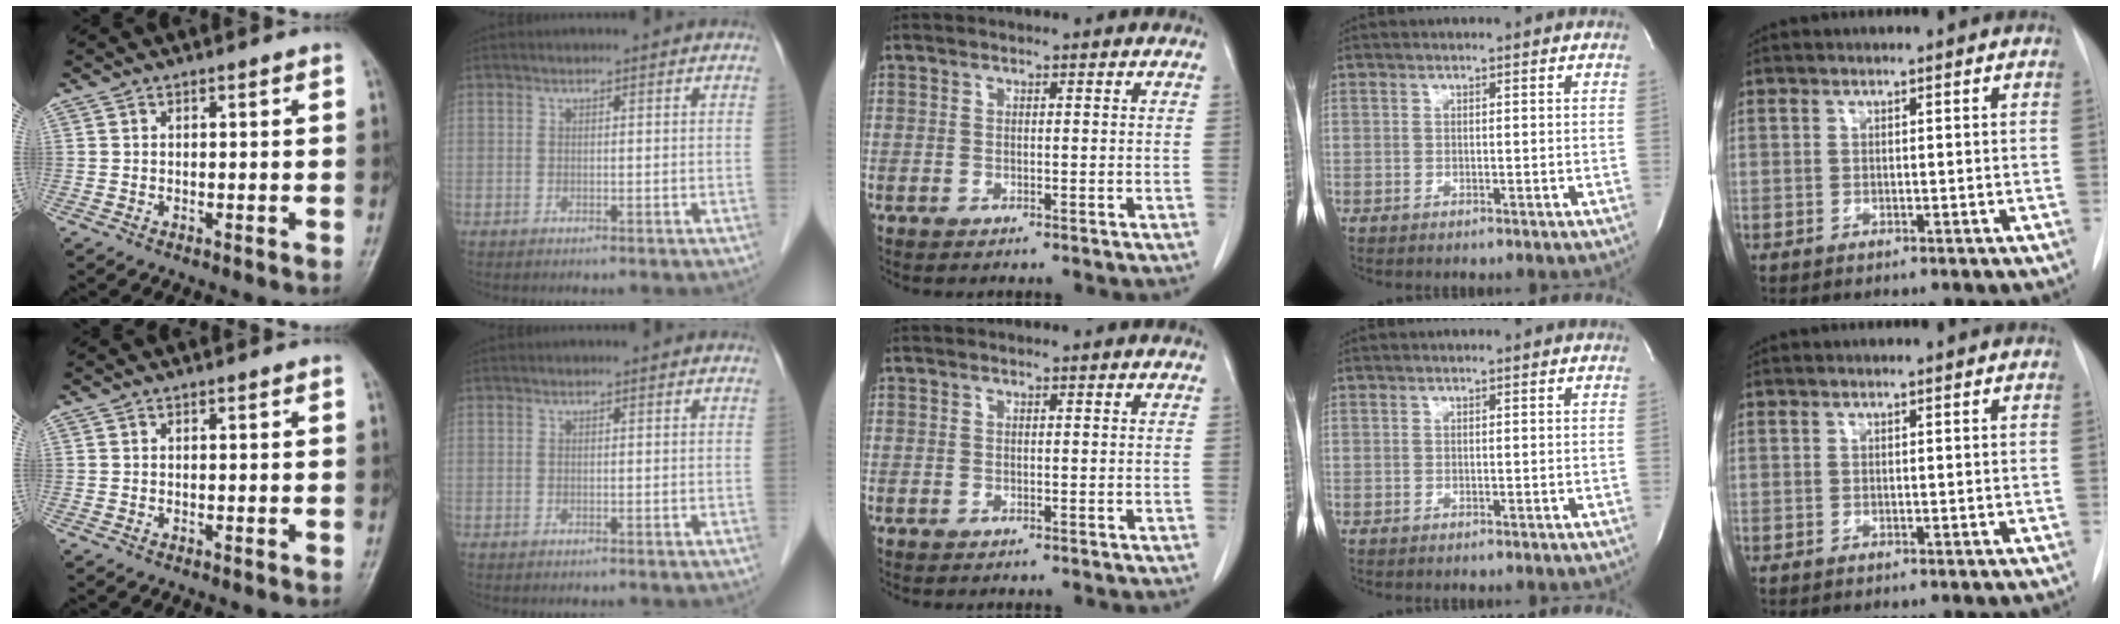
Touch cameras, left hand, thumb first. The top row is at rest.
{}